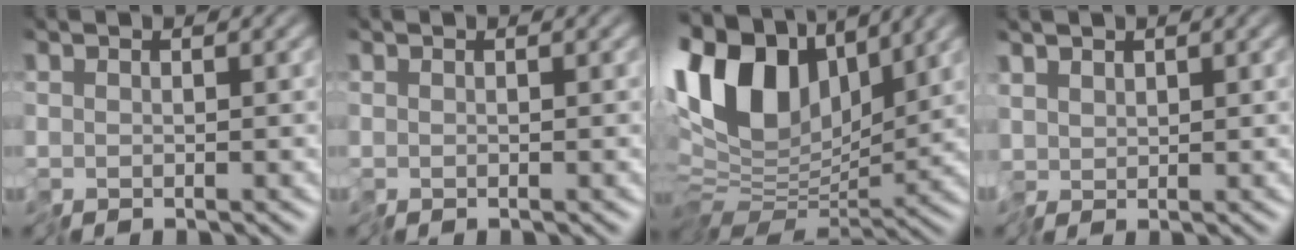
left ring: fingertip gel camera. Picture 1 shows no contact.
{"total": 0.0}
{"total": 12.6, "force": [4.5, 7.5, 9.1], "torque": [-0.190, 0.020, 0.072]}
{"total": 1.6, "force": [0.6, 1.3, 0.7], "torque": [-0.023, 0.003, 0.006]}